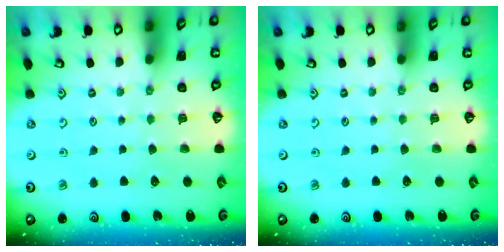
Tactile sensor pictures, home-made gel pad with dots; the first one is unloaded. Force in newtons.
{"total": 0.0}